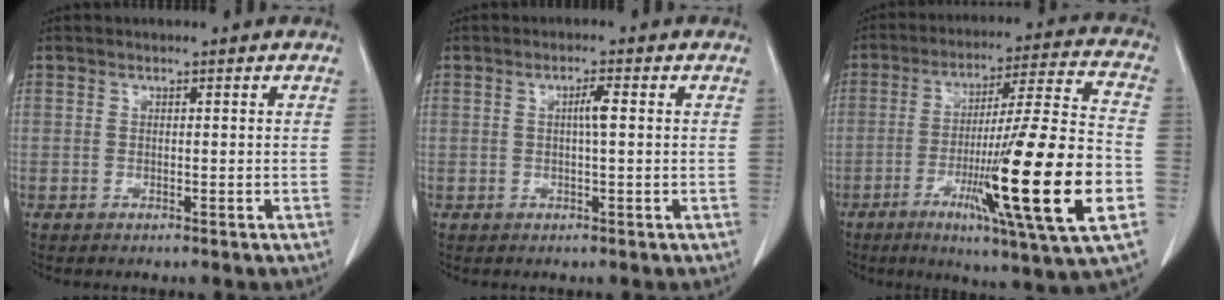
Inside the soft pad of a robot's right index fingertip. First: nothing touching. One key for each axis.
{"total": 2.2, "fx": 0.3, "fy": 0.0, "fz": 2.2, "tx": -0.040, "ty": 0.003, "tz": 0.003}
{"total": 22.3, "fx": -6.2, "fy": -0.2, "fz": 21.4, "tx": -0.334, "ty": -0.020, "tz": -0.101}